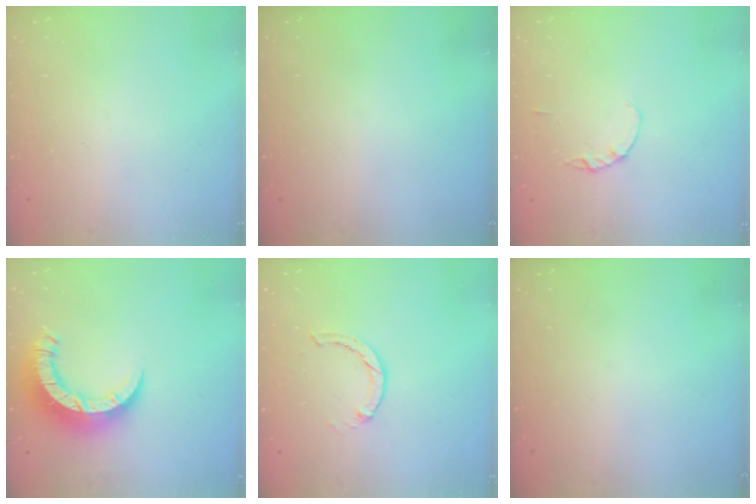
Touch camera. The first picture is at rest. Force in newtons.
{"total": 0.0}
{"total": 1.4, "press": 1.3, "slide": 0.3}
{"total": 10.0, "press": 9.9, "slide": 1.2}
{"total": 0.0}
{"total": 0.0}